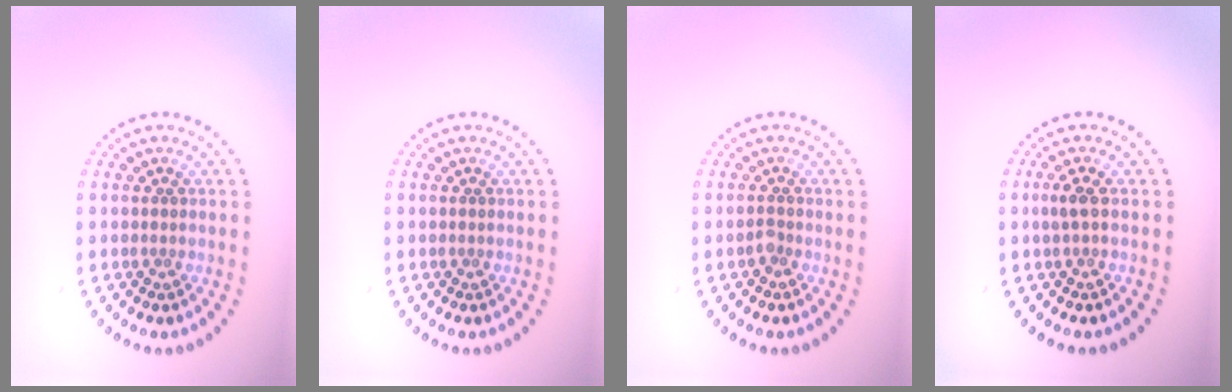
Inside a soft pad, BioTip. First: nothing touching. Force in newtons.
{"total": 0.0}
{"total": 0.9, "press": 0.6, "slide": 0.6}
{"total": 1.0, "press": 0.9, "slide": 0.5}